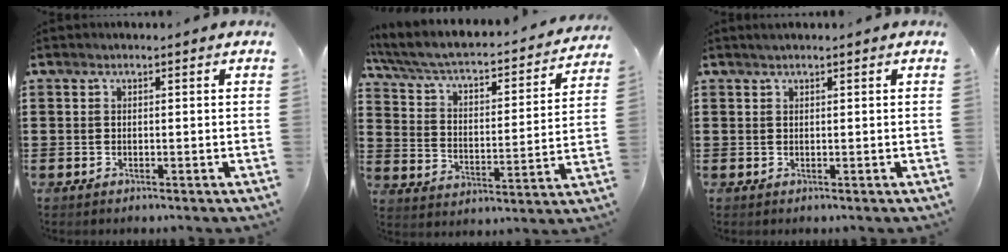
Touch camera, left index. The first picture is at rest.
{"total": 4.3, "force": [3.4, 1.0, 2.5], "torque": [-0.065, -0.035, 0.048]}
{"total": 0.7, "force": [0.6, 0.0, 0.5], "torque": [-0.009, 0.001, 0.011]}